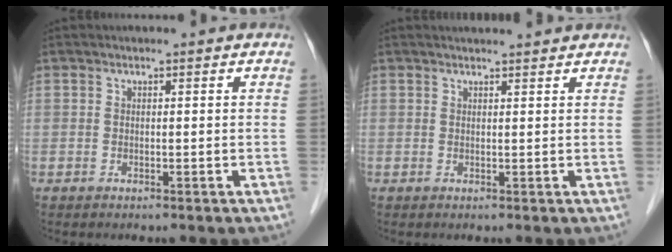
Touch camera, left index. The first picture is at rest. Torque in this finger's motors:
{"motor_torque": [0.20, -0.31, -0.05, -0.01]}